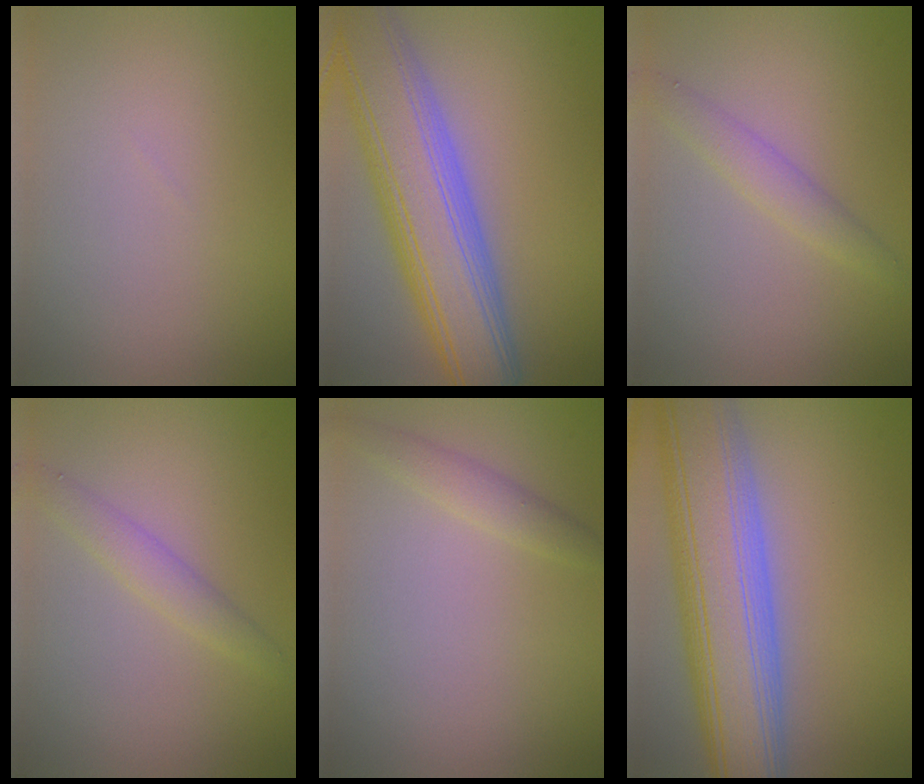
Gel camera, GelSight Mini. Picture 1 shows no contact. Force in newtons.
{"total": 10.8, "press": 10.7, "slide": 0.8}
{"total": 2.5, "press": 2.5, "slide": 0.1}
{"total": 2.5, "press": 2.5, "slide": 0.1}
{"total": 1.6, "press": 1.6, "slide": 0.0}
{"total": 12.5, "press": 12.5, "slide": 0.8}